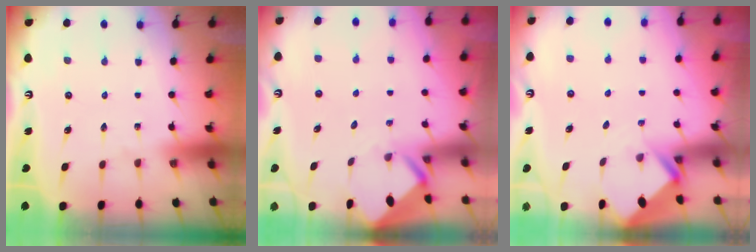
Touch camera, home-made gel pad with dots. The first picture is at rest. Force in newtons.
{"total": 3.1, "press": 3.1, "slide": 0.1}
{"total": 2.7, "press": 2.7, "slide": 0.2}